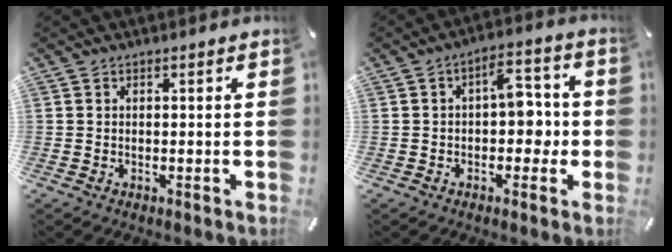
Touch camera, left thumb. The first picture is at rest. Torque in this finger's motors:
{"motor_torque": [0.99, 1.23, 0.49, -0.18, 0.13]}